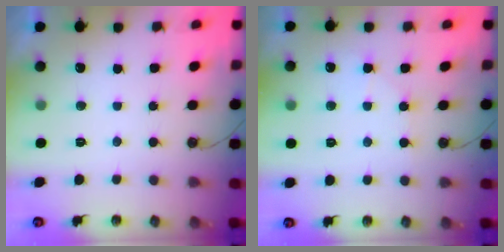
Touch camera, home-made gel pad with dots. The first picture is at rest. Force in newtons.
{"total": 3.8, "press": 3.8, "slide": 0.6}